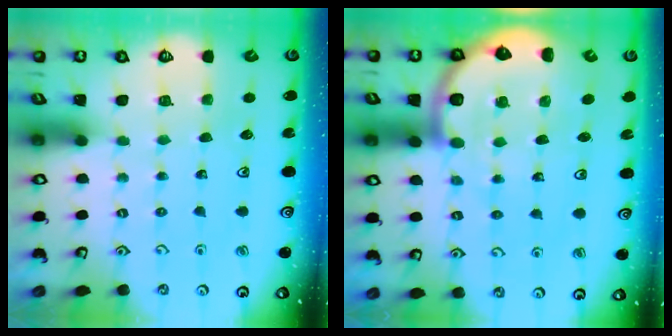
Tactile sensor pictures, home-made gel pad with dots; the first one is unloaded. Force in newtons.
{"total": 9.2, "press": 8.9, "slide": 2.5}